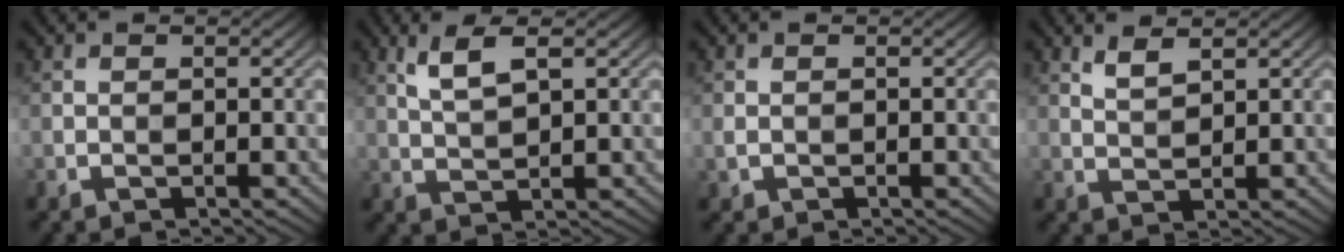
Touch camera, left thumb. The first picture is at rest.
{"total": 4.1, "force": [2.1, 1.2, 3.4], "torque": [-0.081, 0.002, 0.046]}
{"total": 0.9, "force": [-0.2, 0.8, 0.5], "torque": [-0.017, -0.005, -0.002]}
{"total": 2.4, "force": [1.7, 0.6, 1.4], "torque": [-0.035, -0.001, 0.038]}